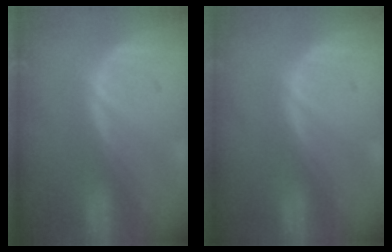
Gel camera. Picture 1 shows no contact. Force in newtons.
{"total": 0.0}